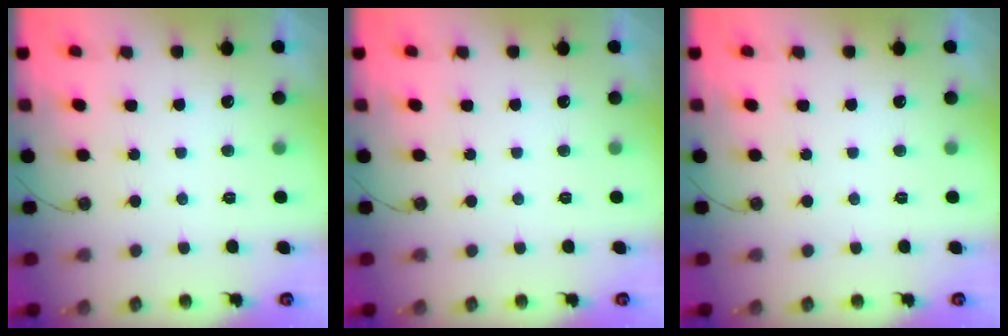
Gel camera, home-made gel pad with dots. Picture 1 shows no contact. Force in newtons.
{"total": 0.0}
{"total": 0.0}